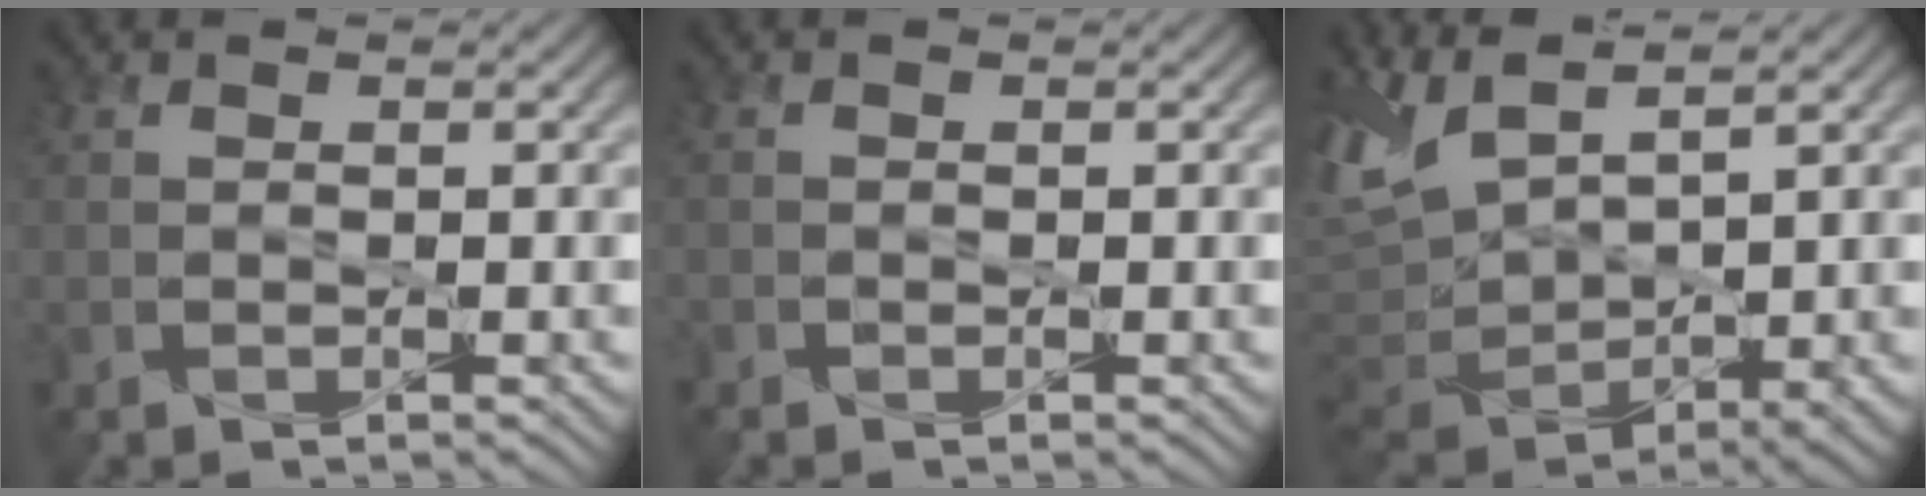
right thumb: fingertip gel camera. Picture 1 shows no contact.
{"total": 0.6, "force": [-0.5, 0.2, 0.2], "torque": [-0.004, -0.002, -0.011]}
{"total": 9.9, "force": [5.0, 3.9, 7.7], "torque": [-0.209, 0.008, 0.098]}